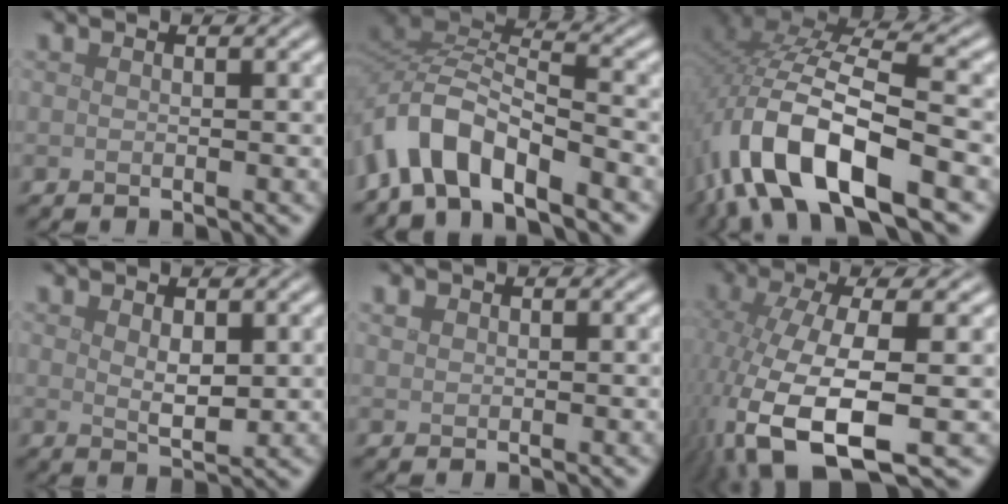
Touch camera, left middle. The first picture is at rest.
{"total": 6.4, "force": [-4.8, 2.2, 3.6], "torque": [-0.063, 0.003, -0.103]}
{"total": 12.7, "force": [-4.4, 5.7, 10.5], "torque": [-0.220, -0.004, -0.079]}
{"total": 2.1, "force": [0.8, 0.9, 1.7], "torque": [-0.032, -0.005, 0.019]}
{"total": 0.8, "force": [0.4, 0.7, 0.2], "torque": [-0.004, 0.002, 0.007]}
{"total": 10.9, "force": [-3.7, 4.4, 9.2], "torque": [-0.209, -0.030, -0.059]}